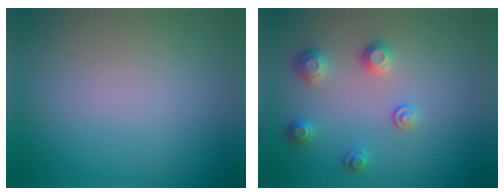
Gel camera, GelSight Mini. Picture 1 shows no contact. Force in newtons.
{"total": 2.3, "press": 2.3, "slide": 0.6}